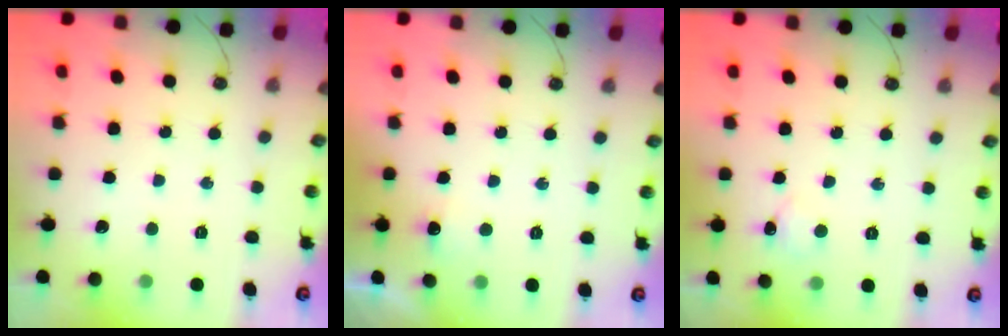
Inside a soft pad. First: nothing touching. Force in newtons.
{"total": 5.4, "press": 5.3, "slide": 0.7}
{"total": 5.7, "press": 5.6, "slide": 0.9}